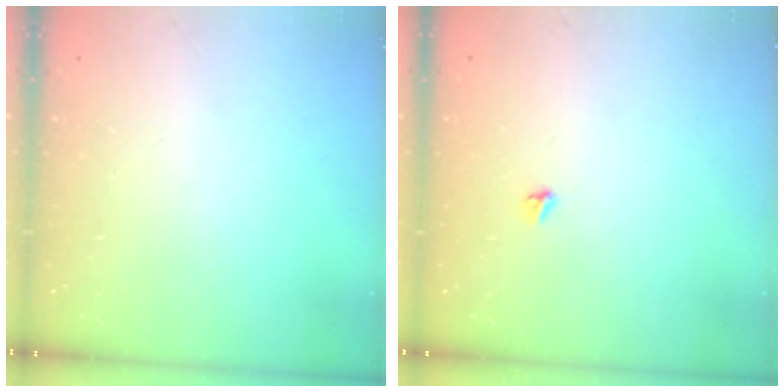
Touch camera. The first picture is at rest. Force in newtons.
{"total": 3.9, "press": 3.8, "slide": 0.5}